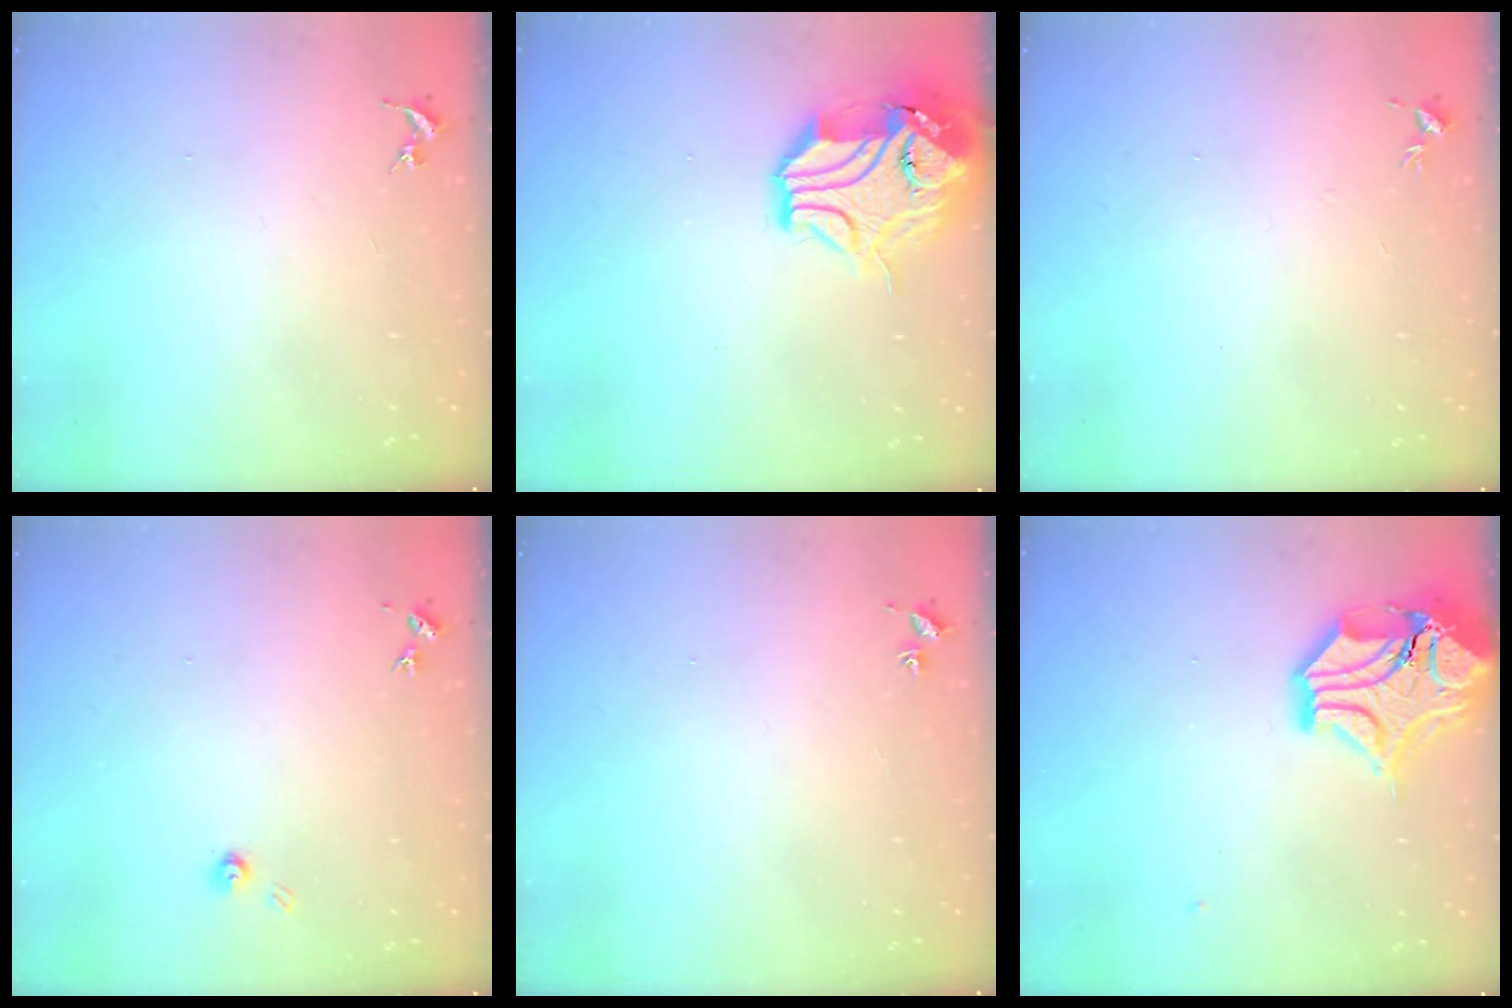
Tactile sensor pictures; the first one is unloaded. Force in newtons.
{"total": 16.2, "press": 16.1, "slide": 2.2}
{"total": 3.4, "press": 3.3, "slide": 0.5}
{"total": 3.5, "press": 3.5, "slide": 0.4}
{"total": 1.8, "press": 1.8, "slide": 0.2}
{"total": 16.7, "press": 16.5, "slide": 2.5}